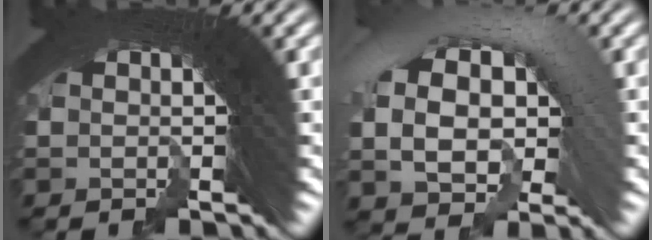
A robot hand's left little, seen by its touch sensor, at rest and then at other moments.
{"total": 6.8, "force": [-0.1, 4.9, 4.7], "torque": [-0.098, -0.004, -0.008]}